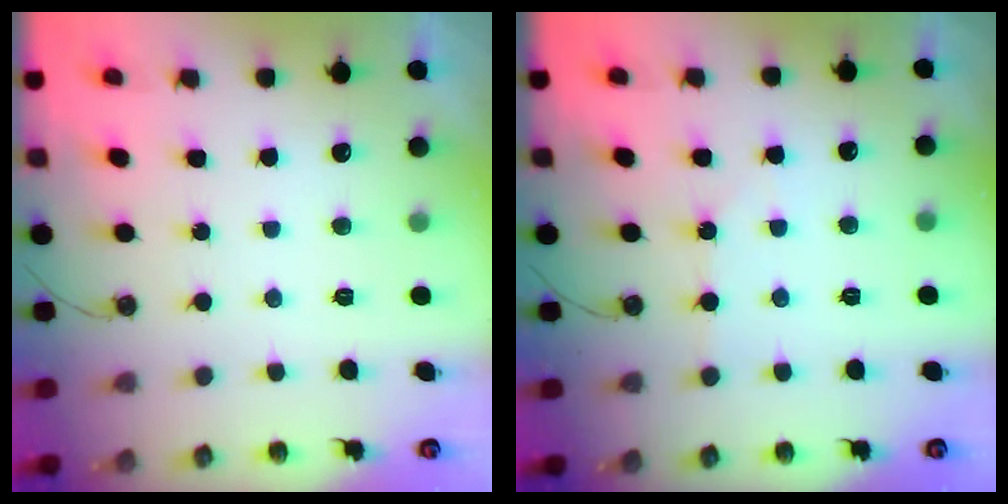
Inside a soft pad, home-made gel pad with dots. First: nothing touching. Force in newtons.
{"total": 2.8, "press": 2.7, "slide": 0.5}